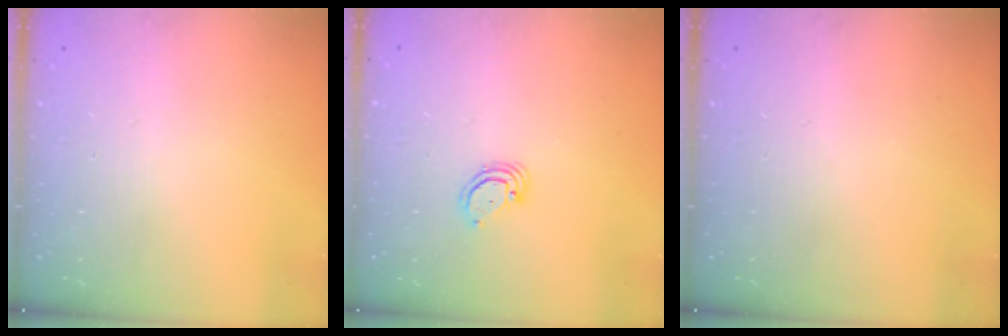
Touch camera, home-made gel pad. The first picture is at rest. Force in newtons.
{"total": 3.5, "press": 3.5, "slide": 0.2}
{"total": 0.0}